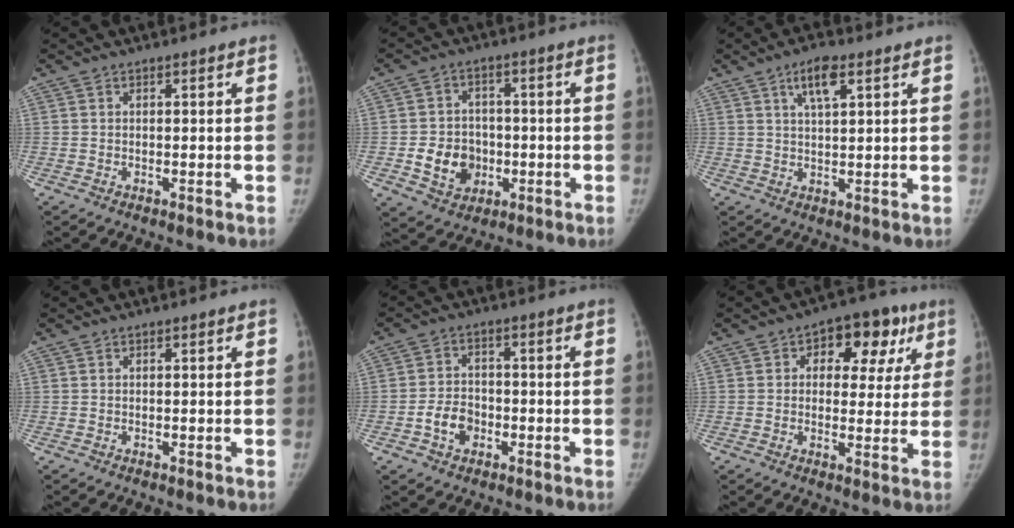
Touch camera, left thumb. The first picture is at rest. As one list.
[{"total": 9.1, "force": [-2.0, 7.6, 4.6], "torque": [-0.046, 0.012, -0.028]}, {"total": 5.9, "force": [3.0, 1.5, 4.9], "torque": [-0.087, -0.007, 0.051]}, {"total": 0.0}, {"total": 5.7, "force": [-2.2, 4.2, 3.3], "torque": [-0.043, 0.021, -0.040]}, {"total": 11.2, "force": [4.4, 7.2, 7.5], "torque": [-0.043, 0.005, 0.054]}]